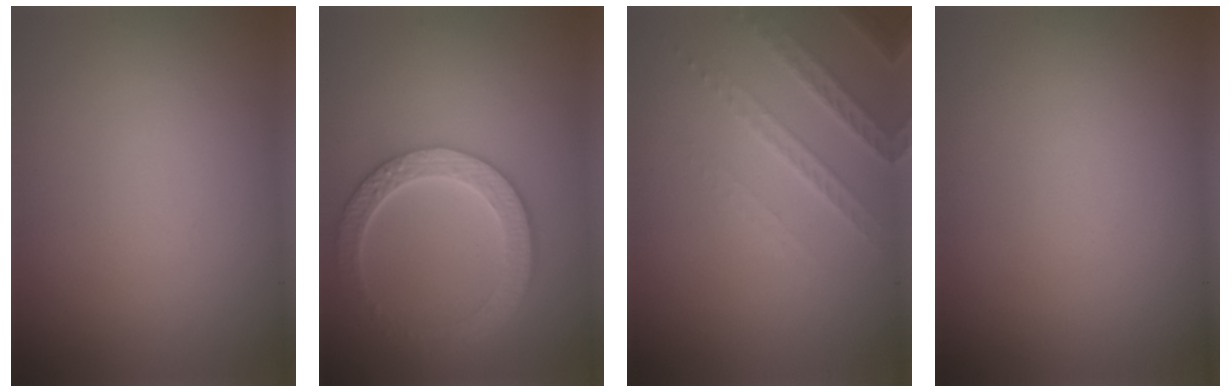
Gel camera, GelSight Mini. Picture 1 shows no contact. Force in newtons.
{"total": 5.9, "press": 4.5, "slide": 3.8}
{"total": 2.5, "press": 2.4, "slide": 0.7}
{"total": 0.0}